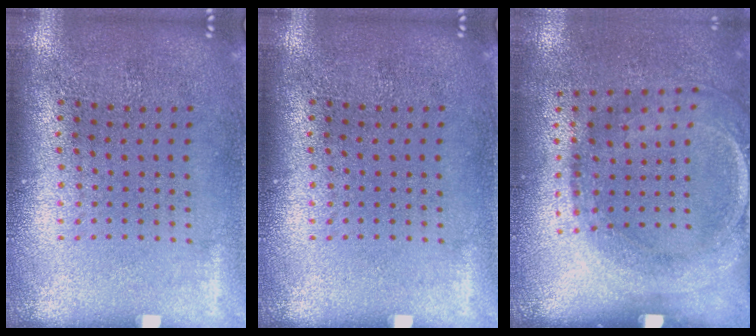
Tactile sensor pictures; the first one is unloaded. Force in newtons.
{"total": 0.0}
{"total": 1.8, "press": 1.2, "slide": 1.4}